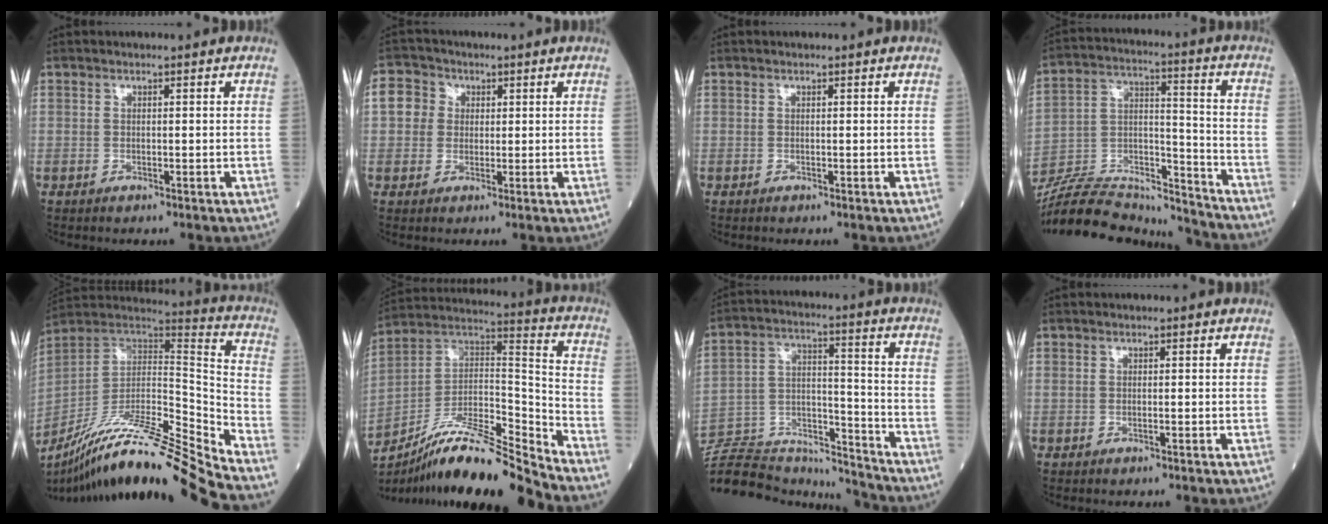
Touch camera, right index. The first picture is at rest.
{"total": 5.1, "force": [0.8, 4.9, 1.3], "torque": [-0.033, 0.024, 0.015]}
{"total": 0.0}
{"total": 20.8, "force": [-19.9, 3.5, 5.1], "torque": [-0.117, 0.028, -0.326]}
{"total": 24.5, "force": [-20.6, -1.0, 13.1], "torque": [-0.218, -0.015, -0.352]}
{"total": 18.2, "force": [-15.0, 1.2, 10.3], "torque": [-0.188, 0.023, -0.268]}
{"total": 20.0, "force": [-18.8, 4.7, 4.9], "torque": [-0.125, 0.029, -0.304]}
{"total": 0.0}